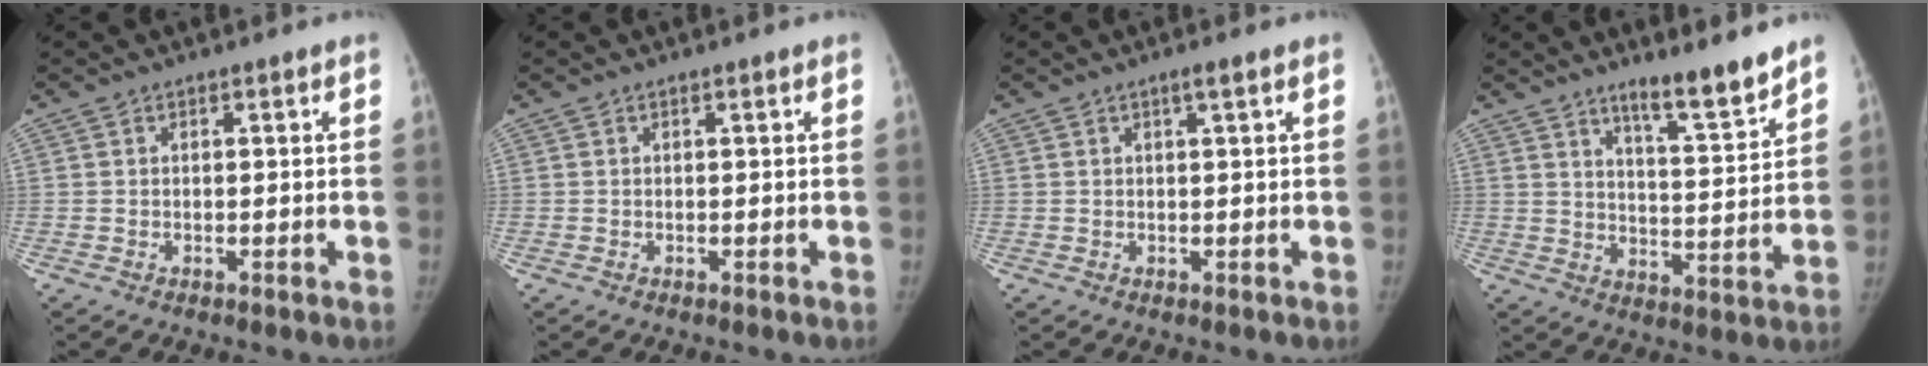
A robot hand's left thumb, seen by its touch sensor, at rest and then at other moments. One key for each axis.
{"total": 0.0}
{"total": 1.3, "fx": 0.7, "fy": 0.0, "fz": 1.1, "tx": -0.019, "ty": -0.001, "tz": 0.011}
{"total": 9.6, "fx": 7.7, "fy": 1.1, "fz": 5.7, "tx": -0.076, "ty": -0.063, "tz": 0.125}